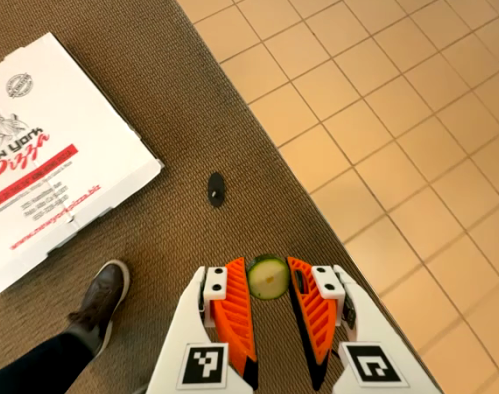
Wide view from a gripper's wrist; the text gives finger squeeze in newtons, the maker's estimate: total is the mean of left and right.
{"total": 6.1, "left": 5.8, "right": 6.4}